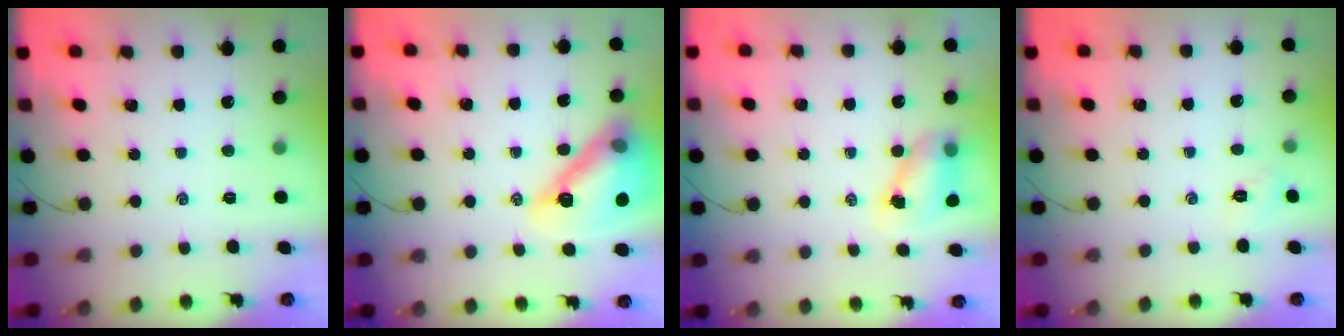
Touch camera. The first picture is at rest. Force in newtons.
{"total": 20.5, "press": 20.2, "slide": 3.4}
{"total": 6.9, "press": 6.8, "slide": 0.9}
{"total": 2.5, "press": 2.4, "slide": 0.7}